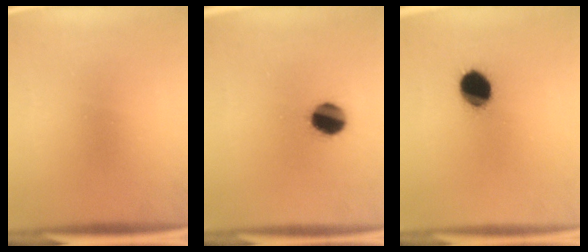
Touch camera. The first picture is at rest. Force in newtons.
{"total": 8.3}
{"total": 9.6}